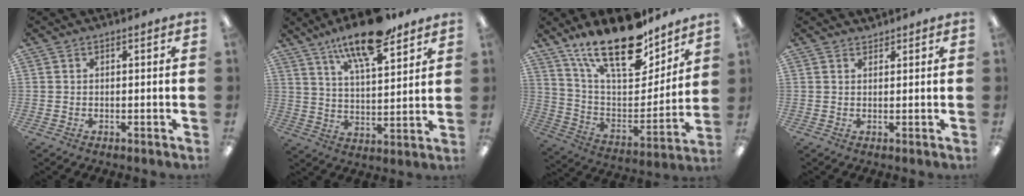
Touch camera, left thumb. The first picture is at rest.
{"total": 15.5, "force": [11.1, 4.9, 9.7], "torque": [-0.164, -0.050, 0.186]}
{"total": 23.0, "force": [17.5, 8.3, 12.4], "torque": [-0.208, -0.115, 0.304]}
{"total": 1.4, "force": [1.4, 0.4, 0.0], "torque": [-0.001, -0.001, 0.026]}